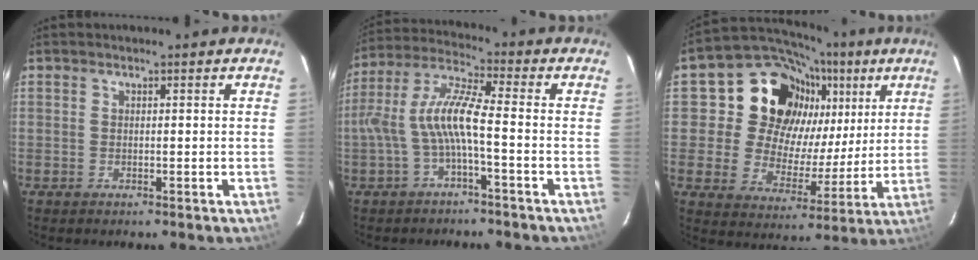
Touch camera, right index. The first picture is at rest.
{"total": 8.7, "force": [-2.4, 1.1, 8.3], "torque": [-0.187, 0.014, -0.043]}
{"total": 20.2, "force": [8.6, 16.1, 8.7], "torque": [-0.181, 0.047, 0.152]}